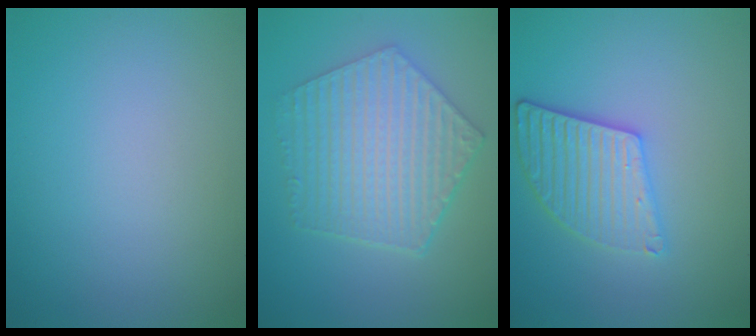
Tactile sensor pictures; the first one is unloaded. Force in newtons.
{"total": 6.5, "press": 5.0, "slide": 4.1}
{"total": 3.7, "press": 3.3, "slide": 1.7}